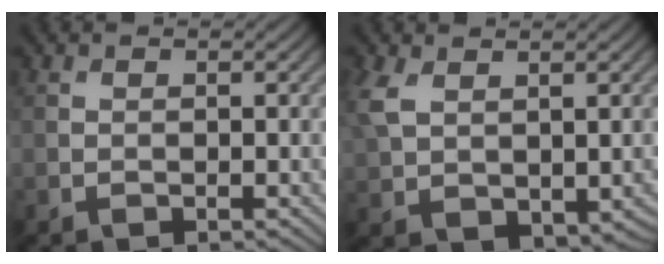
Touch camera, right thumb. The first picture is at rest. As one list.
[{"total": 7.2, "force": [1.9, 4.5, 5.2], "torque": [-0.156, -0.005, 0.047]}]